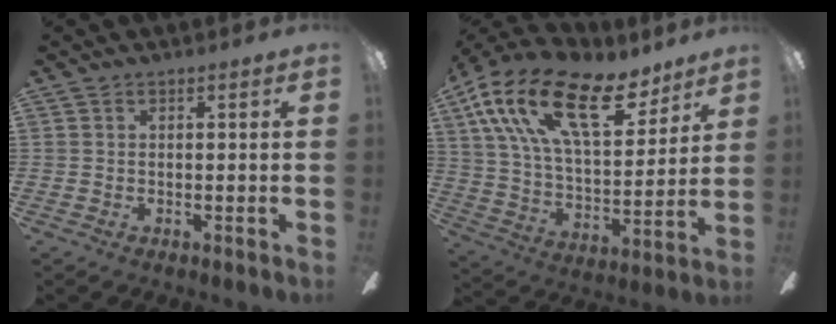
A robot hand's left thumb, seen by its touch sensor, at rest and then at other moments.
{"total": 24.8, "force": [14.2, 11.6, 16.7], "torque": [-0.309, -0.076, 0.246]}